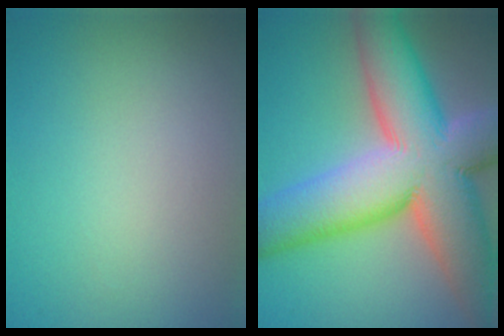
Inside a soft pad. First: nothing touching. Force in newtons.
{"total": 16.3, "press": 16.2, "slide": 1.2}